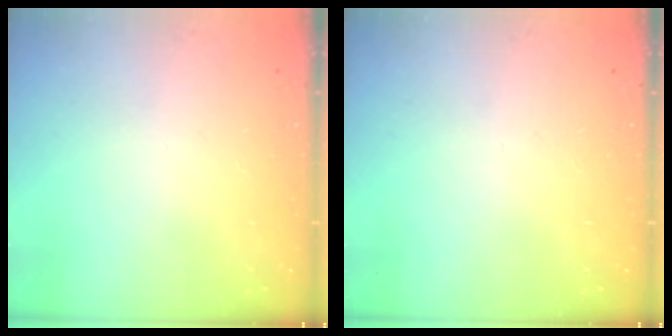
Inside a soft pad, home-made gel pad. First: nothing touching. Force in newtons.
{"total": 0.0}